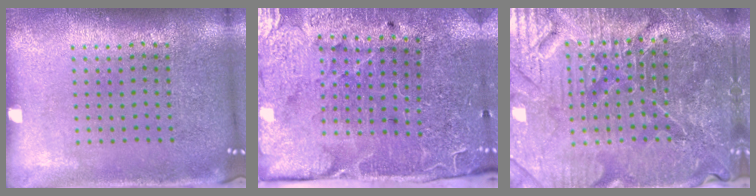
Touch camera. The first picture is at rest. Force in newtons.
{"total": 3.5, "press": 3.4, "slide": 0.7}
{"total": 6.0, "press": 5.5, "slide": 2.3}